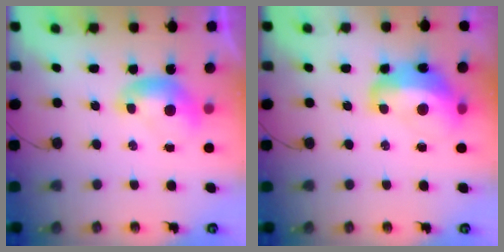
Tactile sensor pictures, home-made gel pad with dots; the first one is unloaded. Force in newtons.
{"total": 9.6, "press": 9.4, "slide": 1.5}